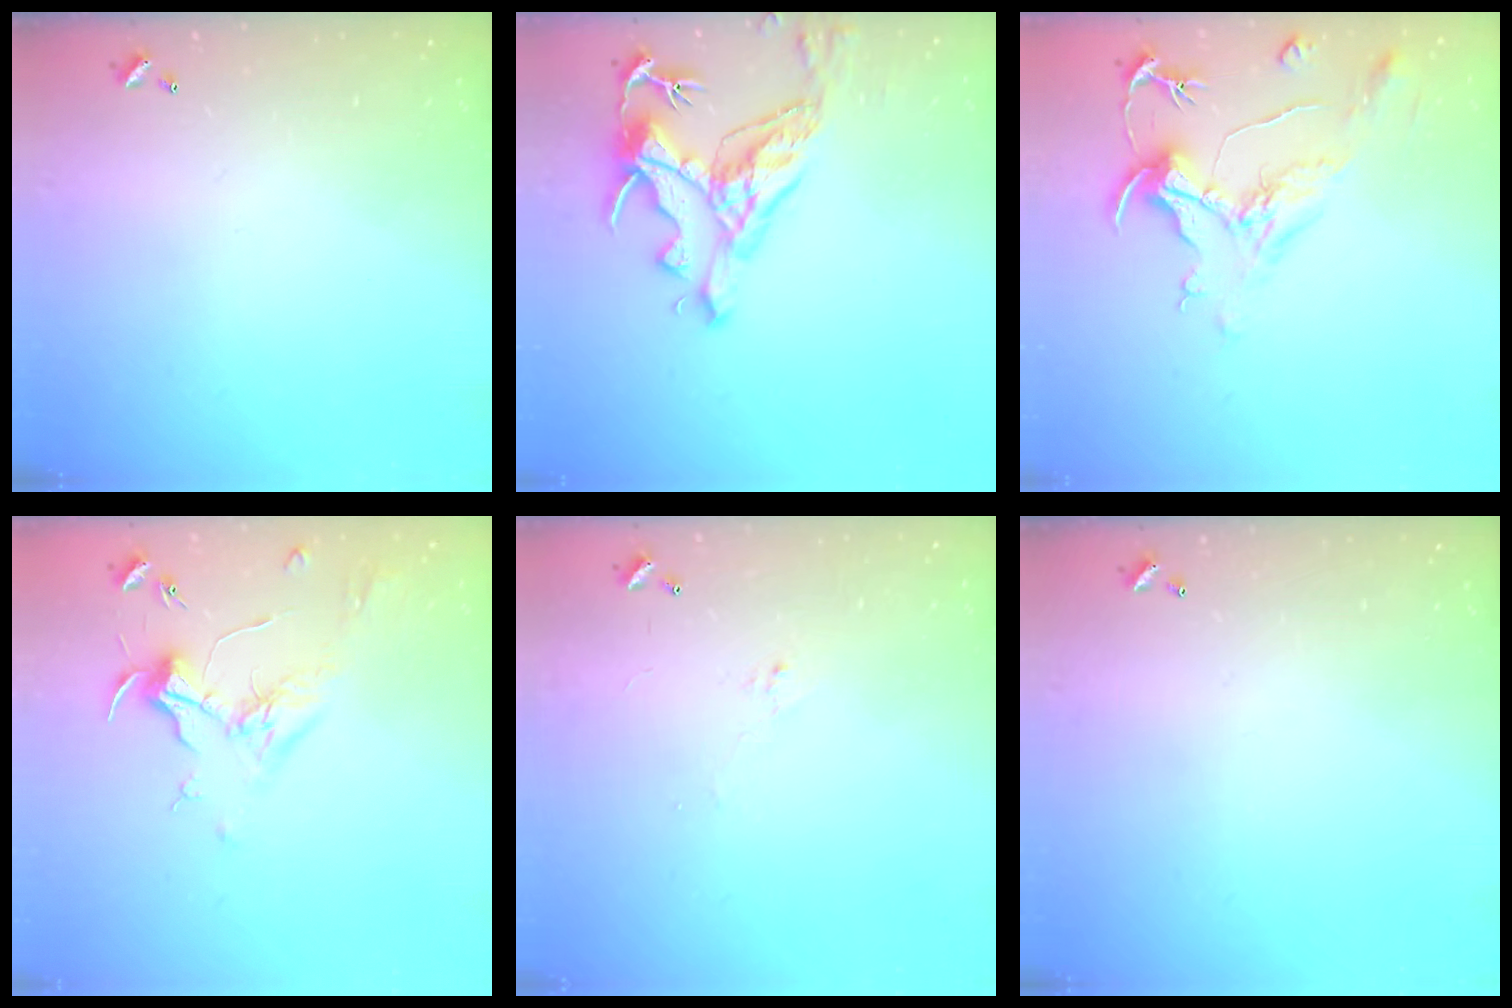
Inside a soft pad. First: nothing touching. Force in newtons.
{"total": 7.8, "press": 7.7, "slide": 1.4}
{"total": 2.2, "press": 1.7, "slide": 1.3}
{"total": 2.0, "press": 1.8, "slide": 0.7}
{"total": 0.6, "press": 0.3, "slide": 0.5}
{"total": 0.0}